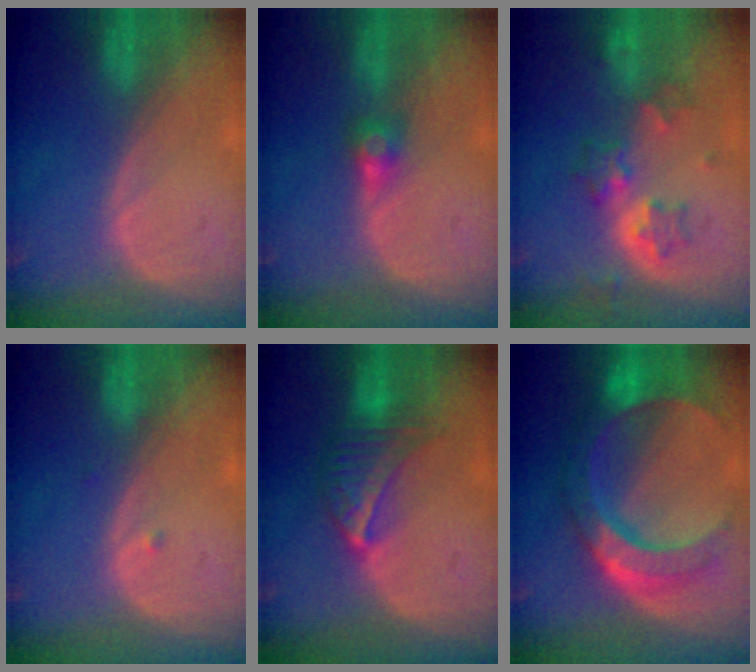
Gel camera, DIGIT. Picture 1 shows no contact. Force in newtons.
{"total": 2.7, "press": 2.5, "slide": 0.9}
{"total": 6.5, "press": 5.7, "slide": 3.2}
{"total": 0.6, "press": 0.5, "slide": 0.3}
{"total": 7.1, "press": 6.3, "slide": 3.1}
{"total": 10.8, "press": 10.7, "slide": 1.1}